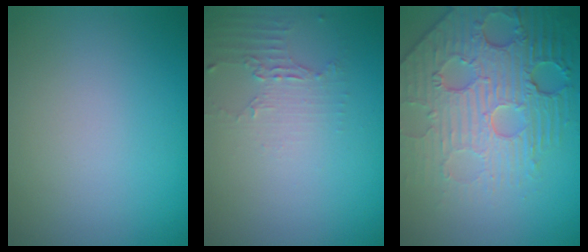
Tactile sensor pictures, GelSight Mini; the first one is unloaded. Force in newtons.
{"total": 1.9, "press": 1.4, "slide": 1.3}
{"total": 6.7, "press": 5.5, "slide": 3.8}